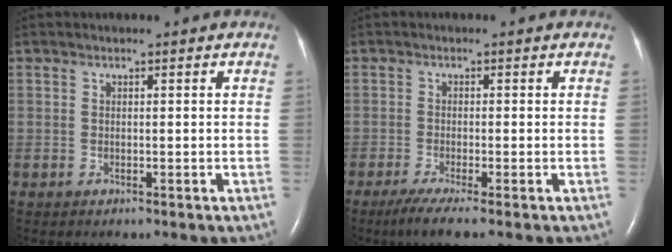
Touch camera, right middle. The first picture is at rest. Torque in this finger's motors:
{"motor_torque": [0.37, -0.36, 0.29, 0.07]}